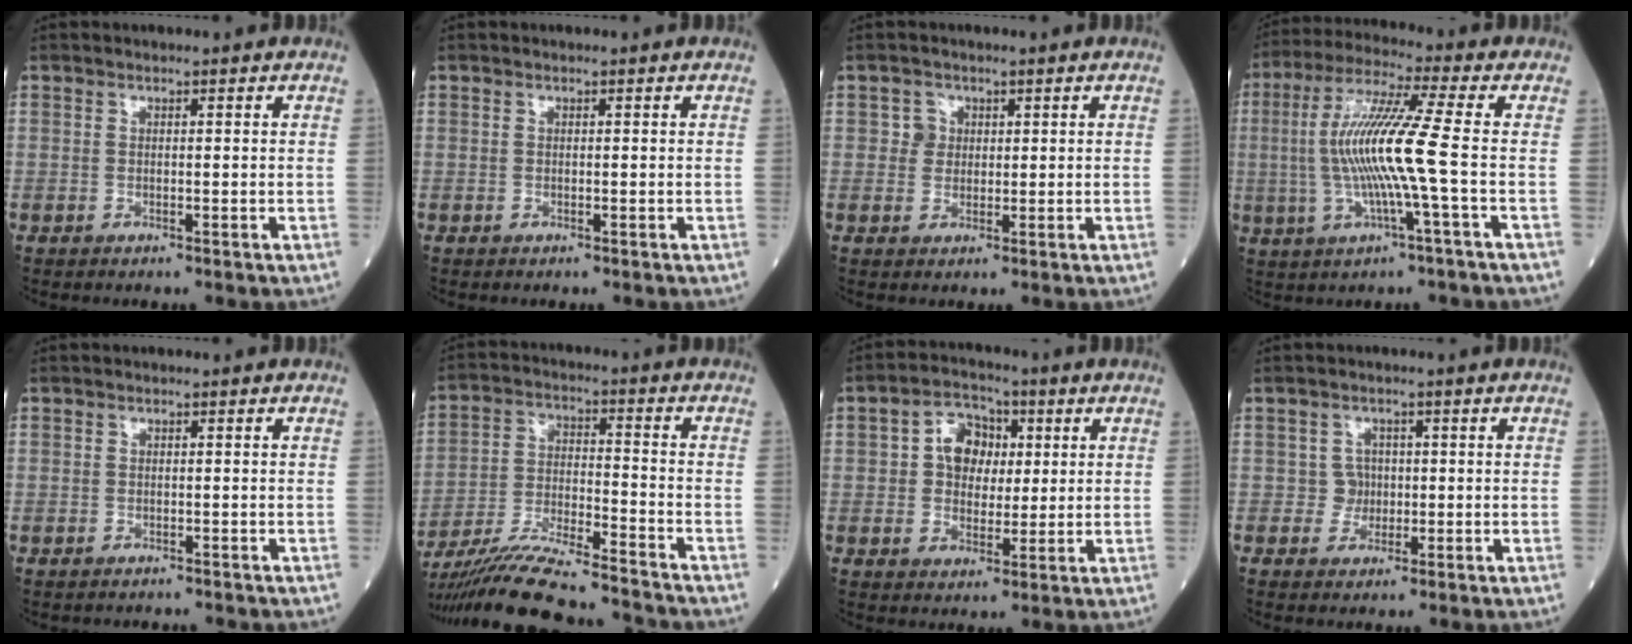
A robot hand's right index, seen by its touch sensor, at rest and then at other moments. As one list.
[{"total": 0.0}, {"total": 1.9, "force": [0.6, 1.8, 0.1], "torque": [0.005, 0.001, 0.007]}, {"total": 11.7, "force": [-0.9, -0.9, 11.6], "torque": [-0.238, 0.006, -0.020]}, {"total": 1.5, "force": [-1.3, 0.6, -0.3], "torque": [-0.002, 0.000, -0.021]}, {"total": 17.8, "force": [-16.2, 0.3, 7.3], "torque": [-0.158, -0.020, -0.275]}, {"total": 6.6, "force": [1.4, 4.9, 4.2], "torque": [-0.073, 0.022, 0.025]}, {"total": 2.0, "force": [-0.1, 1.9, -0.1], "torque": [0.009, 0.008, -0.003]}]